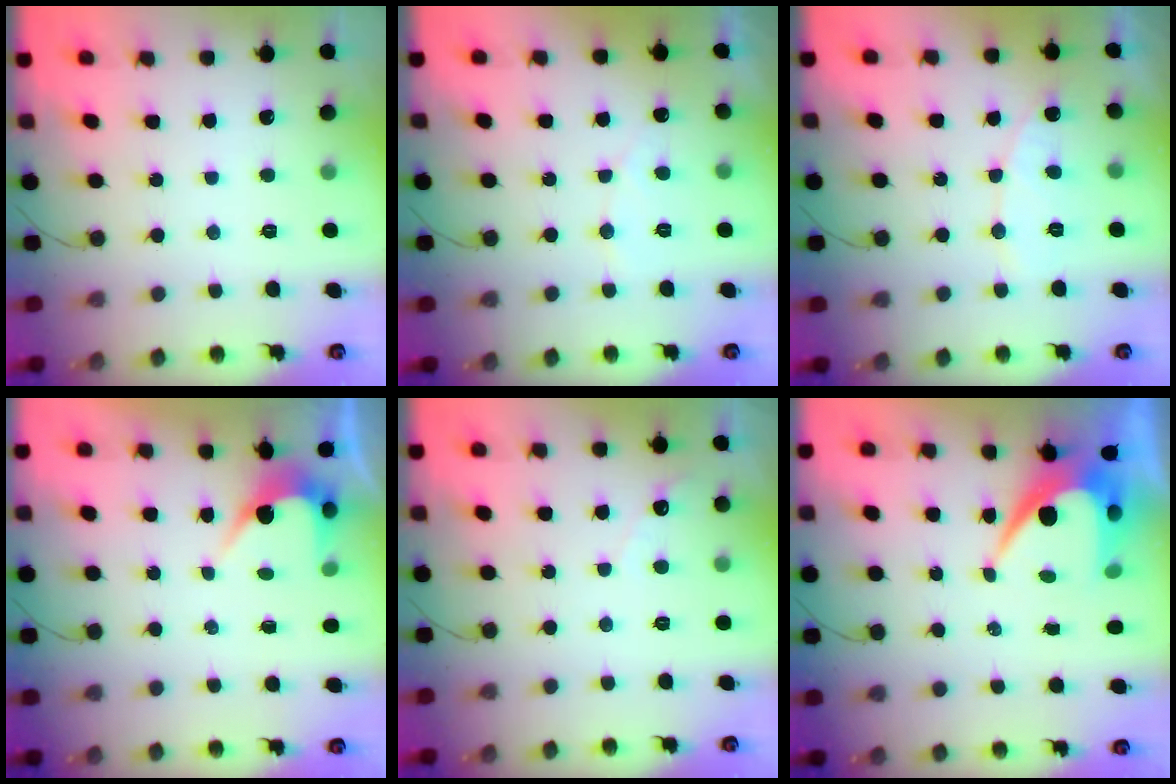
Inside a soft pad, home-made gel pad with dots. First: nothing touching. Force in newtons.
{"total": 3.9, "press": 3.9, "slide": 0.2}
{"total": 6.9, "press": 6.9, "slide": 0.6}
{"total": 3.4, "press": 3.4, "slide": 0.3}
{"total": 2.8, "press": 2.8, "slide": 0.1}
{"total": 9.4, "press": 9.4, "slide": 0.8}